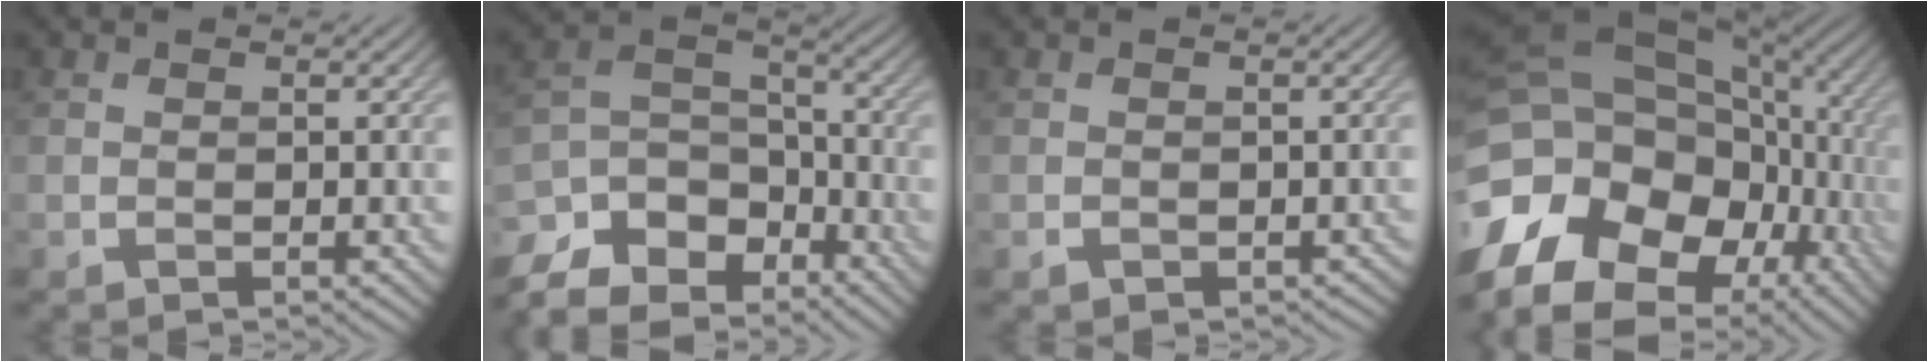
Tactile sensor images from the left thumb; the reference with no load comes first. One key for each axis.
{"total": 12.2, "fx": -9.1, "fy": 6.2, "fz": 5.1, "tx": -0.153, "ty": -0.011, "tz": -0.150}
{"total": 1.3, "fx": -0.7, "fy": 0.9, "fz": 0.6, "tx": -0.013, "ty": -0.008, "tz": -0.012}
{"total": 18.4, "fx": -7.3, "fy": 13.1, "fz": 10.7, "tx": -0.274, "ty": 0.014, "tz": -0.119}